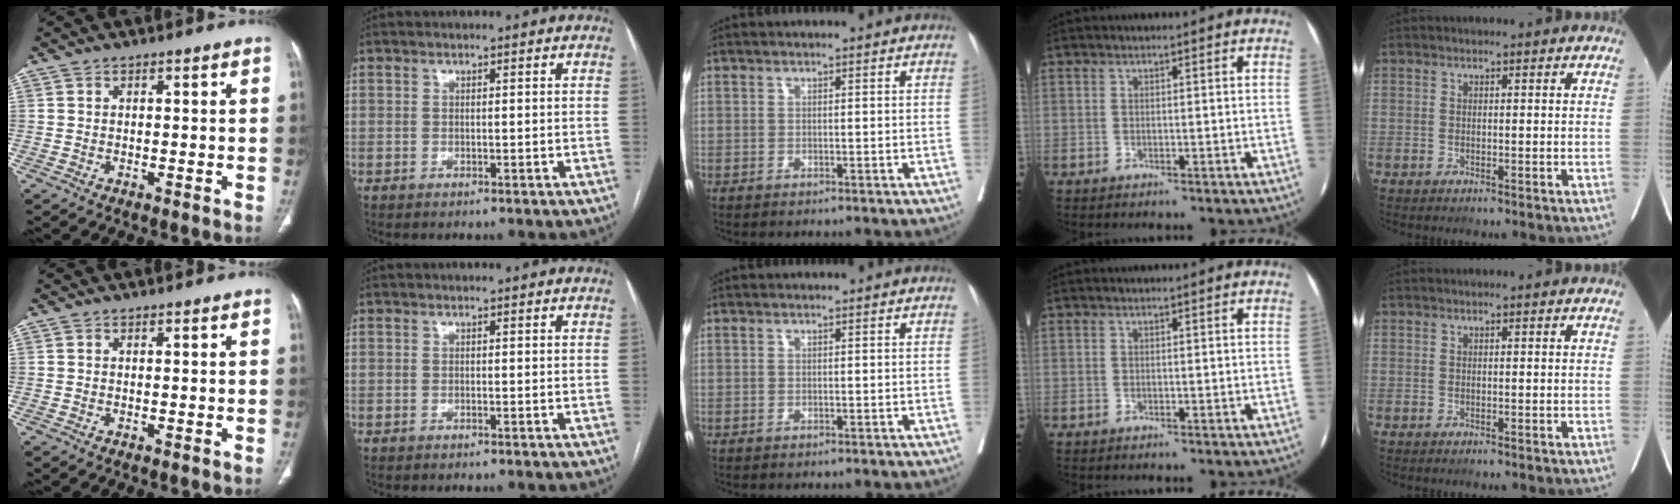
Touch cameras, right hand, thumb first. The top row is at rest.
{}